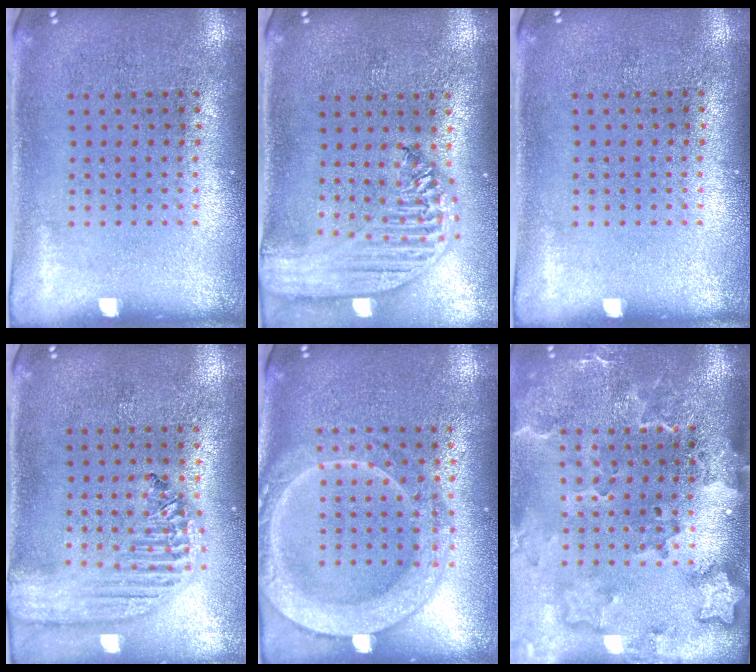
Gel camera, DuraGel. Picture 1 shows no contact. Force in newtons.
{"total": 2.8, "press": 2.2, "slide": 1.6}
{"total": 0.0}
{"total": 2.1, "press": 1.9, "slide": 1.0}
{"total": 2.1, "press": 2.1, "slide": 0.2}
{"total": 3.0, "press": 2.3, "slide": 1.9}